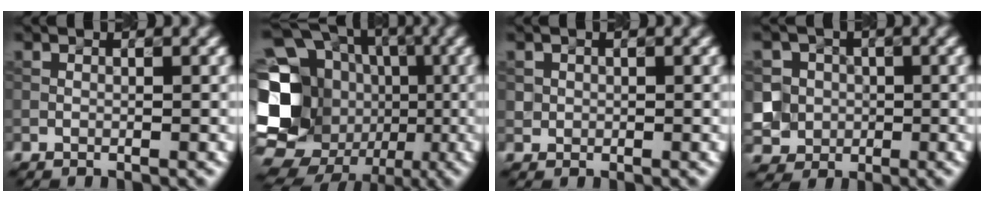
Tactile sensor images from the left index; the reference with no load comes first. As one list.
[{"total": 21.3, "force": [-3.1, 18.8, 9.4], "torque": [-0.200, 0.008, -0.088]}, {"total": 0.9, "force": [0.1, 0.8, 0.1], "torque": [0.005, -0.004, 0.003]}, {"total": 6.1, "force": [-0.4, 6.0, 1.4], "torque": [-0.035, 0.018, -0.016]}]